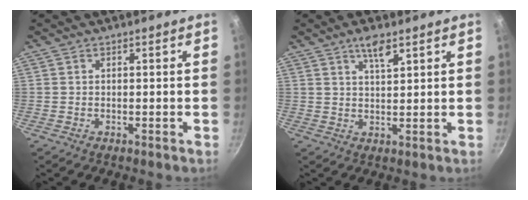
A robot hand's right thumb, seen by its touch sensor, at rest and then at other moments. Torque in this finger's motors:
{"motor_torque": [-0.46, 1.51, 0.09, 0.48, 0.16]}